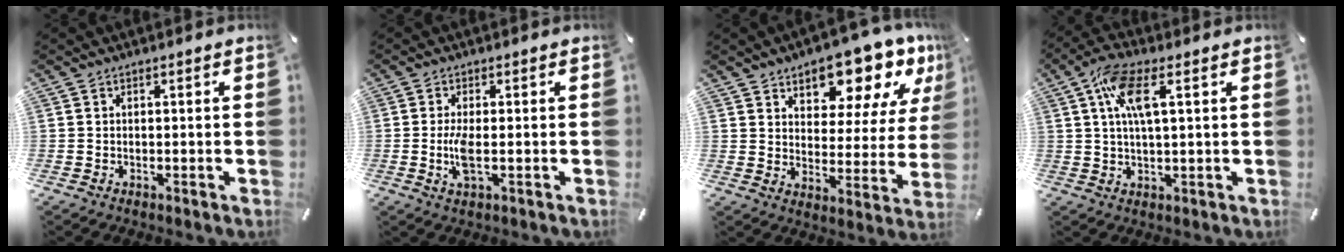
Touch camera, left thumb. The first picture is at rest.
{"total": 5.2, "force": [-0.5, 1.4, 5.0], "torque": [-0.116, -0.014, -0.016]}
{"total": 14.0, "force": [11.4, 6.1, 5.3], "torque": [-0.074, -0.091, 0.195]}
{"total": 9.5, "force": [3.3, 3.0, 8.4], "torque": [-0.173, 0.004, 0.058]}